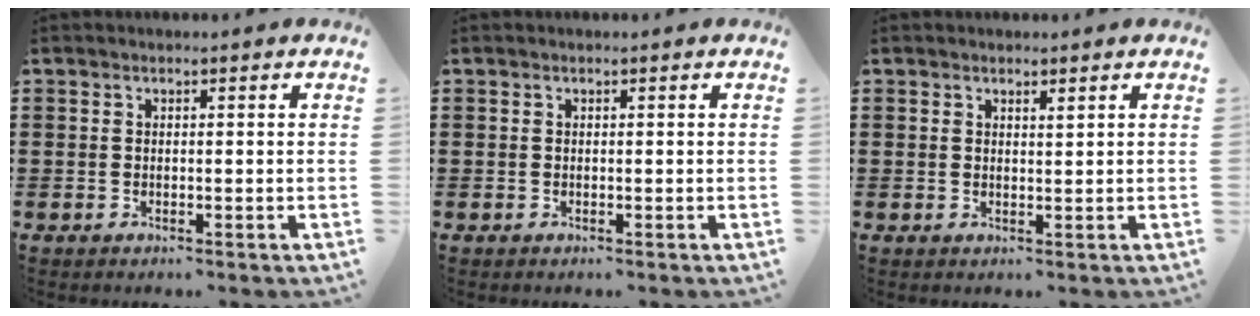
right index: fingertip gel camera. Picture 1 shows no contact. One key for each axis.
{"total": 0.0}
{"total": 1.0, "fx": 0.9, "fy": 0.2, "fz": 0.3, "tx": -0.008, "ty": 0.001, "tz": 0.018}